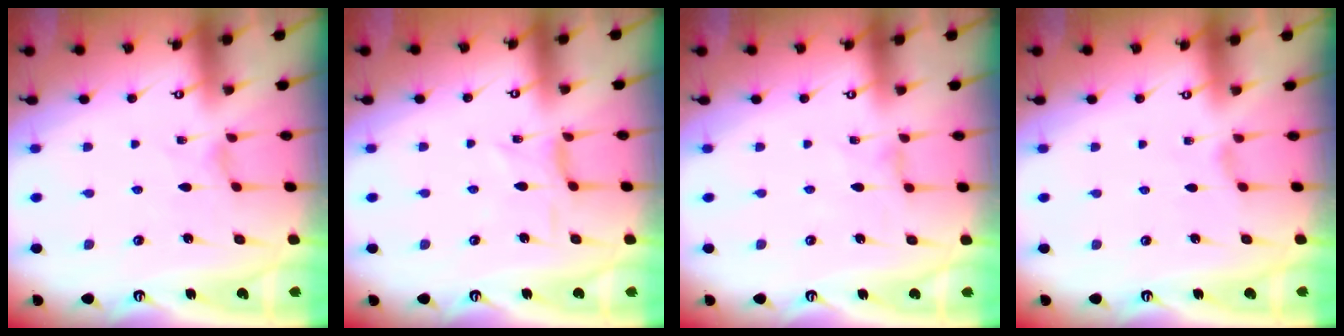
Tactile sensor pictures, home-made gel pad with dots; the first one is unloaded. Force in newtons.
{"total": 1.5, "press": 1.3, "slide": 0.6}
{"total": 0.6, "press": 0.5, "slide": 0.2}
{"total": 0.0}